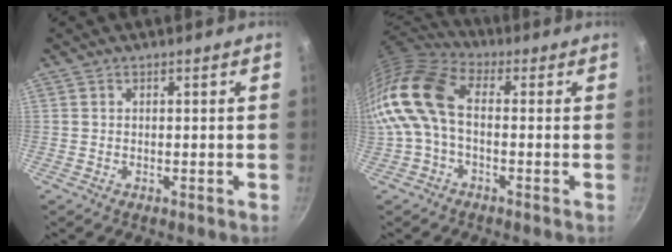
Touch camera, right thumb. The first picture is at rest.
{"total": 14.4, "force": [-0.6, 8.6, 11.5], "torque": [-0.234, 0.027, -0.030]}